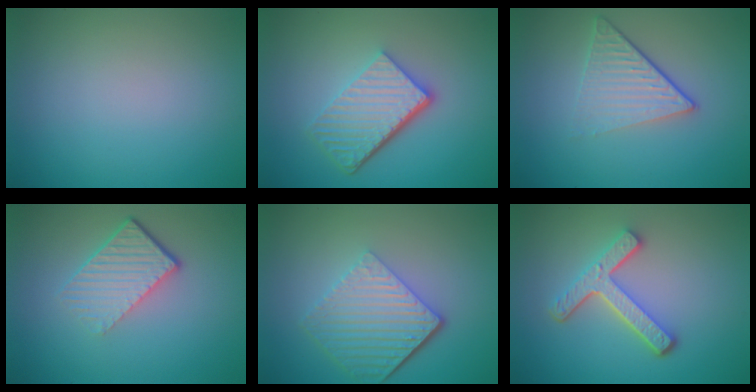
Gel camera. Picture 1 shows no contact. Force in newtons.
{"total": 5.8, "press": 4.0, "slide": 4.3}
{"total": 4.0, "press": 2.6, "slide": 3.1}
{"total": 4.4, "press": 2.8, "slide": 3.3}
{"total": 6.2, "press": 4.2, "slide": 4.6}
{"total": 4.5, "press": 3.4, "slide": 2.8}